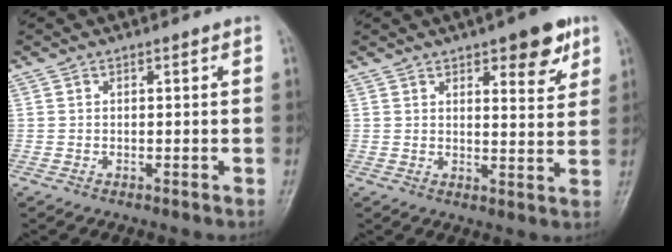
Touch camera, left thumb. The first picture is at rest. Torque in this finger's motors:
{"motor_torque": [0.22, 0.25, -0.05, -0.22, 0.05]}